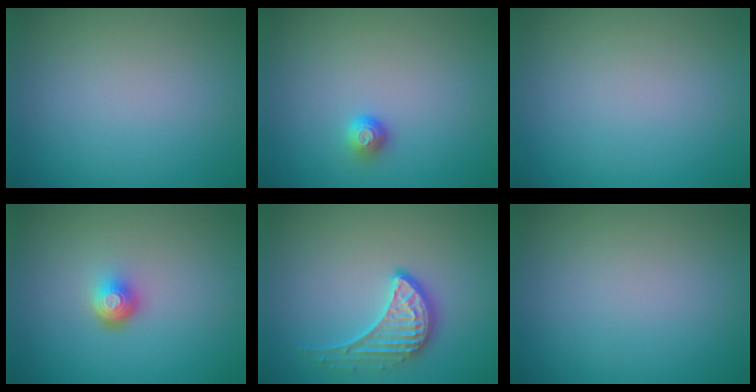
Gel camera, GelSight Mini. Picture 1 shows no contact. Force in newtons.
{"total": 1.3, "press": 1.1, "slide": 0.7}
{"total": 0.0}
{"total": 2.3, "press": 1.5, "slide": 1.8}
{"total": 3.4, "press": 3.0, "slide": 1.7}
{"total": 0.0}